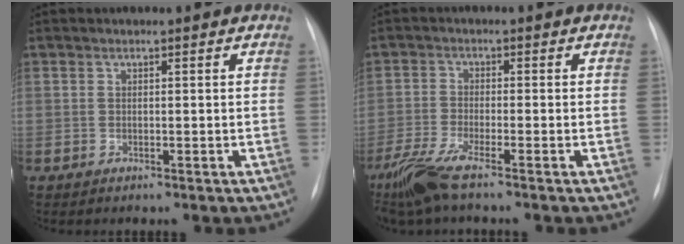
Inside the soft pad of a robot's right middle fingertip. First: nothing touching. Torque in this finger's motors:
{"motor_torque": [0.65, -0.66, 0.24, 0.07]}